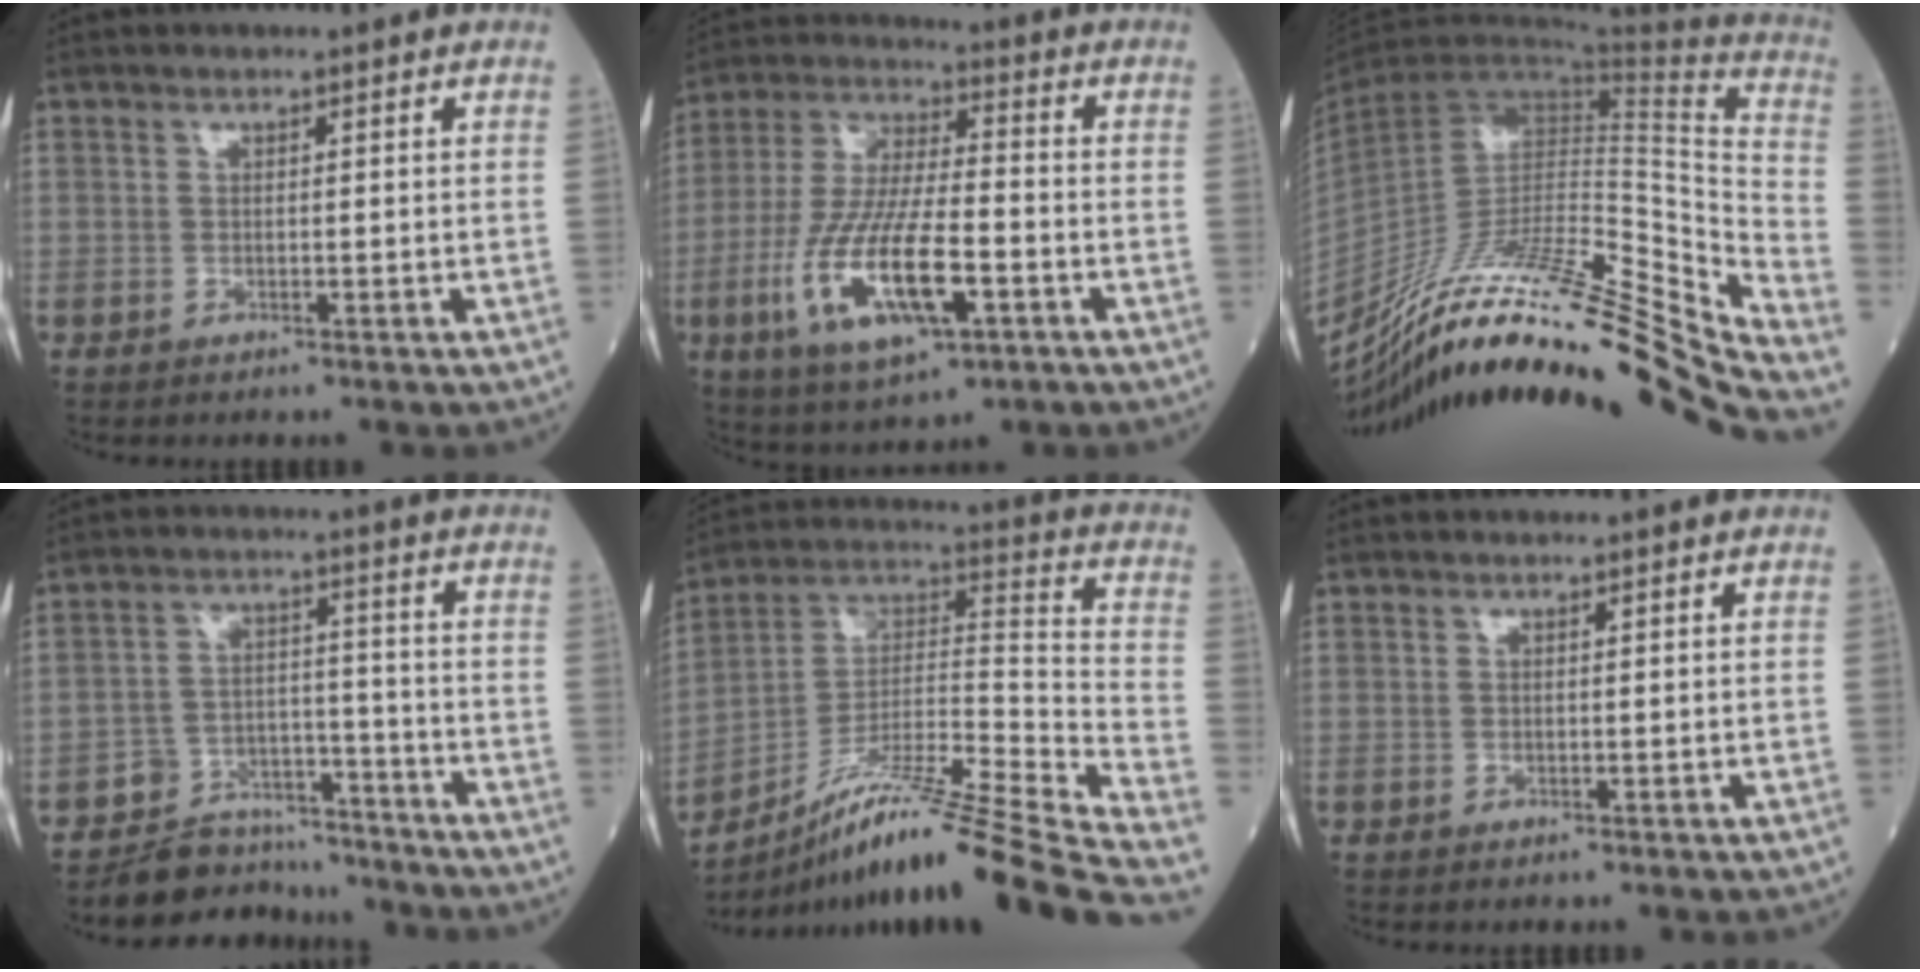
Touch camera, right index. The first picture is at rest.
{"total": 15.9, "force": [-5.2, 4.2, 14.4], "torque": [-0.302, -0.015, -0.087]}
{"total": 32.3, "force": [-26.8, 0.8, 18.1], "torque": [-0.203, -0.031, -0.419]}
{"total": 8.7, "force": [-7.9, 3.5, -0.3], "torque": [0.019, 0.046, -0.131]}
{"total": 26.3, "force": [-20.4, -1.2, 16.4], "torque": [-0.215, 0.000, -0.344]}
{"total": 0.0}